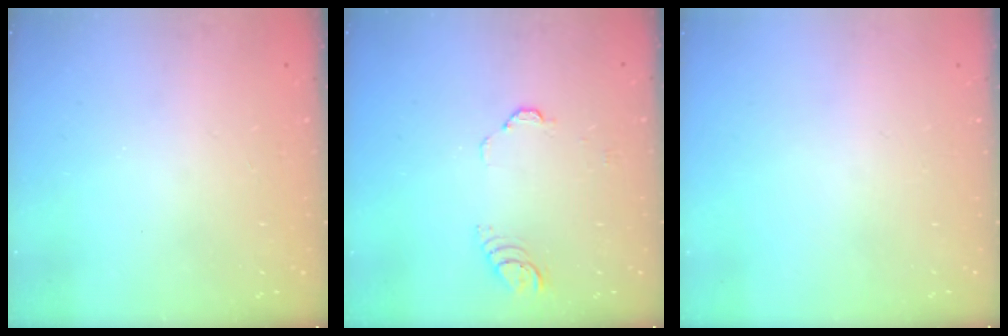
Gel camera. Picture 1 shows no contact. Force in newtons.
{"total": 3.0, "press": 3.0, "slide": 0.3}
{"total": 0.0}